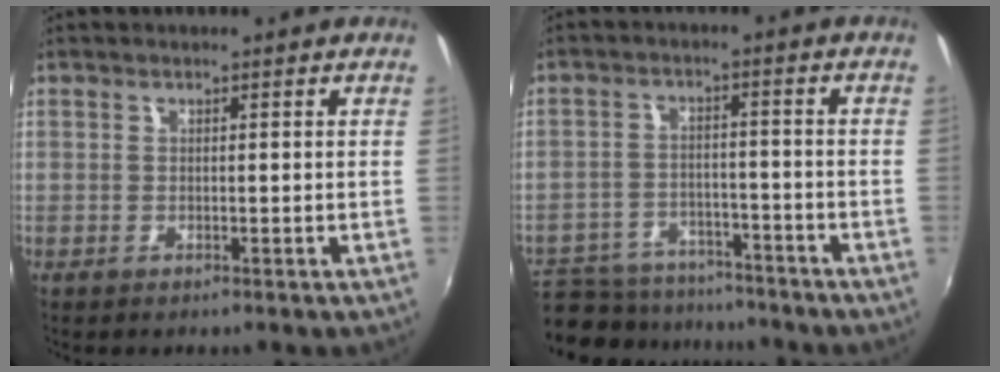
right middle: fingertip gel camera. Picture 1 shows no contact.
{"total": 17.6, "force": [-14.6, 7.6, 6.4], "torque": [-0.168, -0.005, -0.213]}